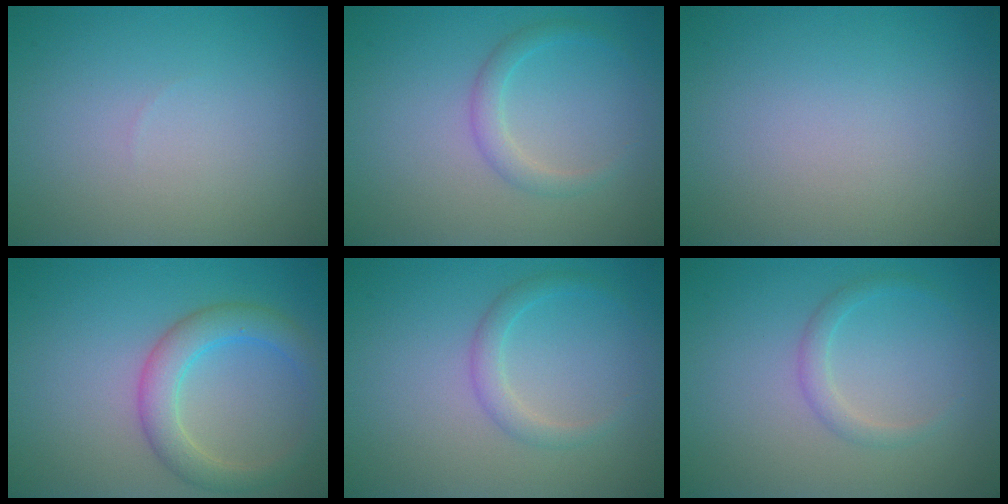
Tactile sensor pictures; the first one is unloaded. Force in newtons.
{"total": 1.7, "press": 1.7, "slide": 0.1}
{"total": 0.0}
{"total": 4.0, "press": 4.0, "slide": 0.2}
{"total": 1.7, "press": 1.7, "slide": 0.1}
{"total": 1.5, "press": 1.5, "slide": 0.1}